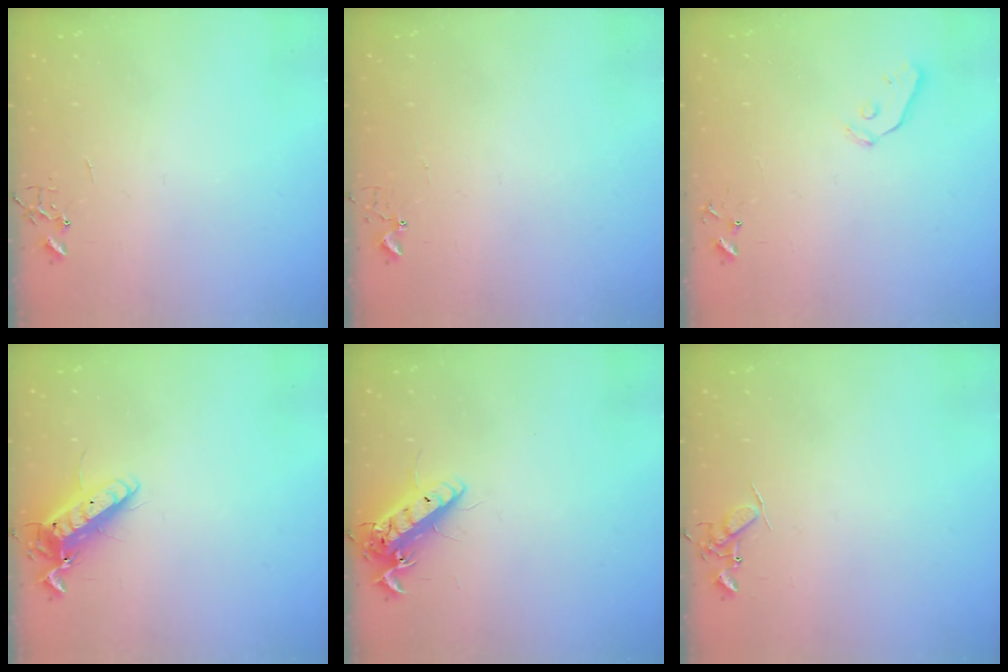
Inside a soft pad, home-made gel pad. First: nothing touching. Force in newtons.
{"total": 2.7, "press": 2.7, "slide": 0.3}
{"total": 5.7, "press": 5.7, "slide": 0.4}
{"total": 13.6, "press": 13.4, "slide": 2.0}
{"total": 14.8, "press": 14.5, "slide": 2.8}
{"total": 7.2, "press": 7.2, "slide": 0.9}